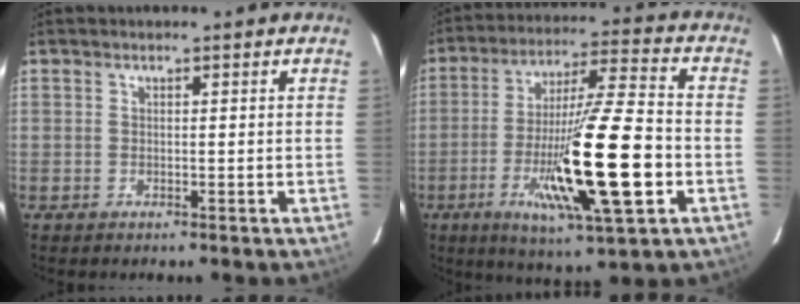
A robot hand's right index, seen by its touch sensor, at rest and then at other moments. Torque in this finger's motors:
{"motor_torque": [1.76, -0.38, 1.05, 0.21]}